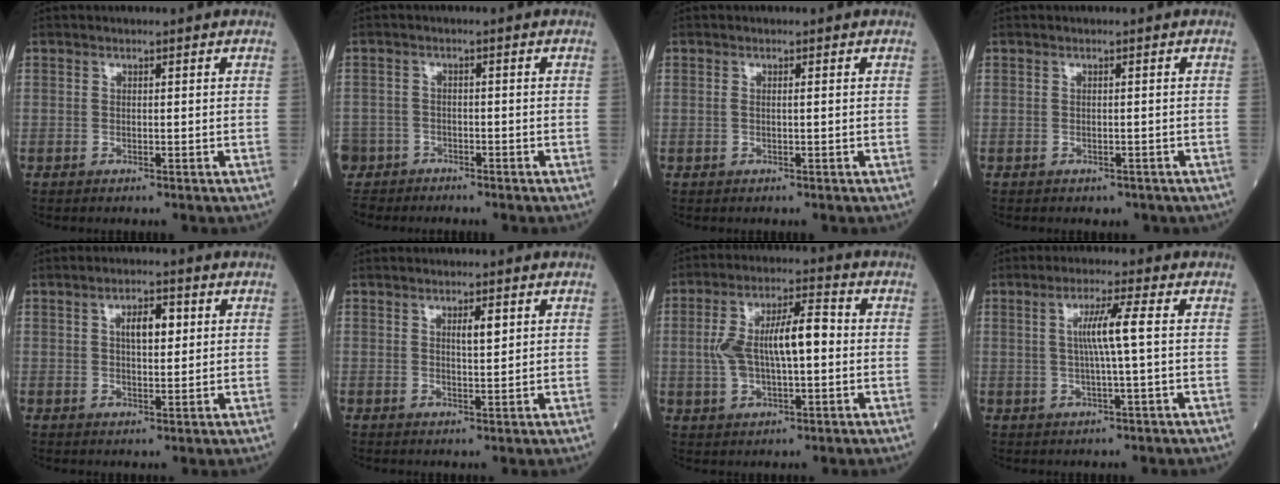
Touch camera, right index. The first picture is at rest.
{"total": 7.0, "force": [-5.5, 4.3, 0.1], "torque": [-0.018, -0.005, -0.106]}
{"total": 0.8, "force": [0.1, 0.1, 0.8], "torque": [-0.021, 0.000, 0.001]}
{"total": 2.3, "force": [-1.7, 1.4, 0.6], "torque": [-0.010, 0.001, -0.015]}
{"total": 4.5, "force": [1.3, 1.7, 4.0], "torque": [-0.065, 0.007, 0.019]}
{"total": 2.4, "force": [1.0, 0.4, 2.1], "torque": [-0.036, -0.002, 0.015]}
{"total": 10.9, "force": [0.2, 3.6, 10.3], "torque": [-0.203, 0.026, 0.005]}
{"total": 5.4, "force": [0.6, -0.7, 5.3], "torque": [-0.099, 0.003, 0.014]}